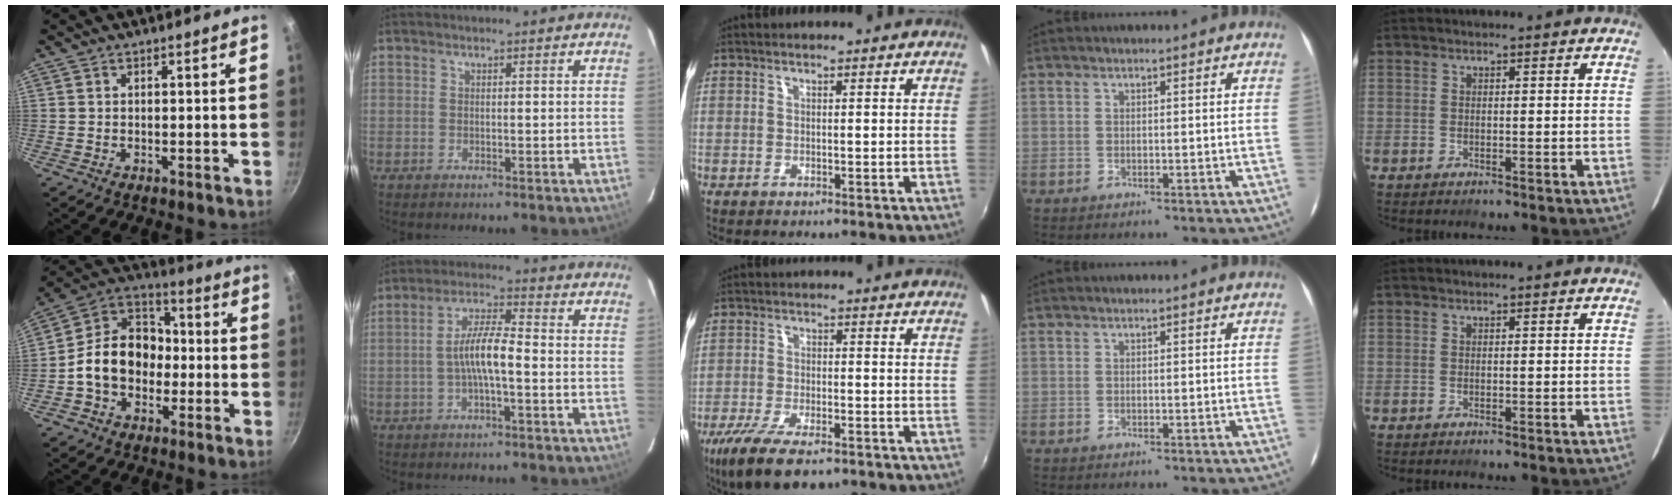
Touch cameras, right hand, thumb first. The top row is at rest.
{"thumb": {"total": 14.6, "force": [-2.4, 11.4, 8.9], "torque": [-0.108, 0.046, -0.060]}, "index": {"total": 6.7, "force": [-1.6, 1.1, 6.4], "torque": [-0.129, 0.011, -0.030]}, "middle": {"total": 12.2, "force": [-8.2, 4.2, 8.0], "torque": [-0.182, -0.039, -0.146]}}